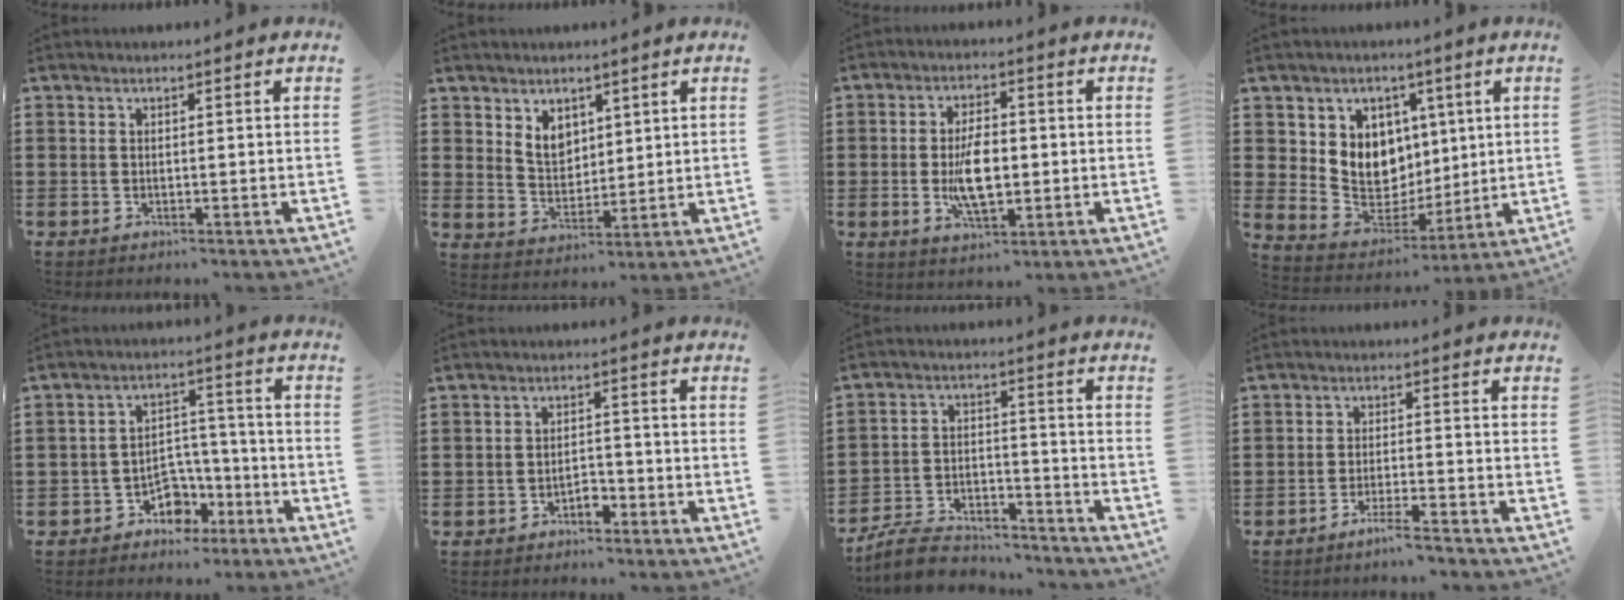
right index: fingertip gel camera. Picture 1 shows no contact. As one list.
[{"total": 4.9, "force": [2.5, 3.5, 2.2], "torque": [-0.048, 0.008, 0.045]}, {"total": 7.5, "force": [-0.7, 3.5, 6.6], "torque": [-0.128, -0.005, -0.017]}, {"total": 8.5, "force": [2.7, 7.8, 2.1], "torque": [-0.063, -0.031, 0.056]}, {"total": 5.9, "force": [-3.3, 4.4, 2.1], "torque": [-0.035, 0.020, -0.060]}, {"total": 2.6, "force": [-1.9, 1.2, 1.3], "torque": [-0.028, 0.004, -0.039]}, {"total": 6.9, "force": [-6.5, 1.6, 1.6], "torque": [-0.042, 0.014, -0.126]}, {"total": 3.3, "force": [-3.0, -0.1, 1.5], "torque": [-0.025, 0.001, -0.056]}]